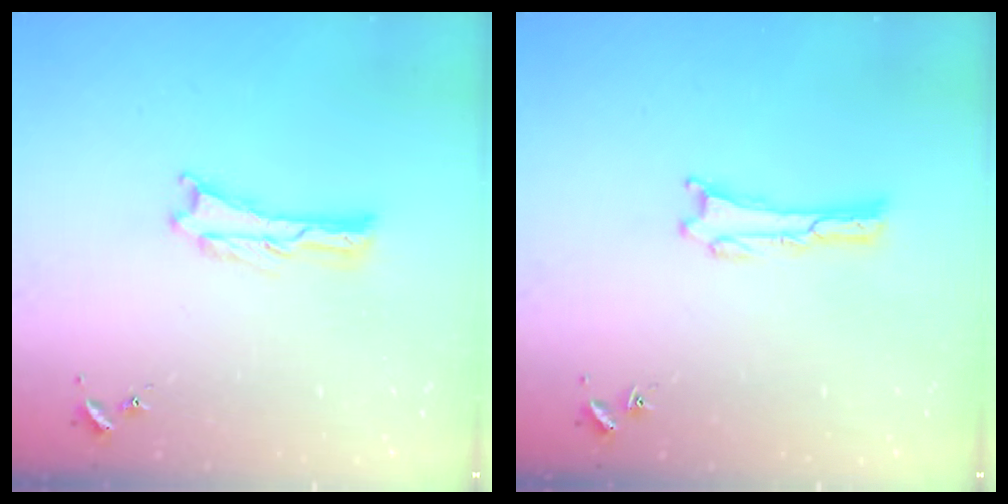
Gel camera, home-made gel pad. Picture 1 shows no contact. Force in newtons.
{"total": 0.0}